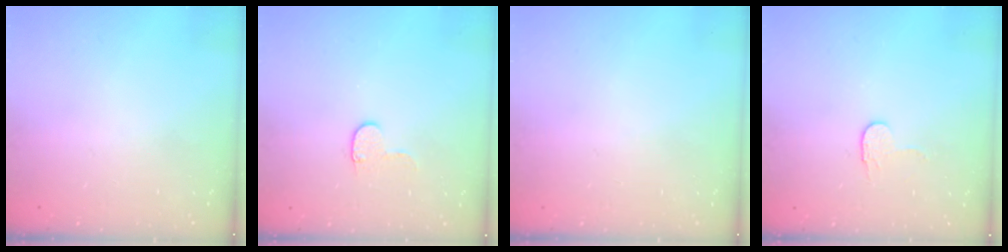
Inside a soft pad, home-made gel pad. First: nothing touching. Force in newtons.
{"total": 5.5, "press": 5.5, "slide": 0.5}
{"total": 0.6, "press": 0.6, "slide": 0.2}
{"total": 3.8, "press": 3.8, "slide": 0.3}